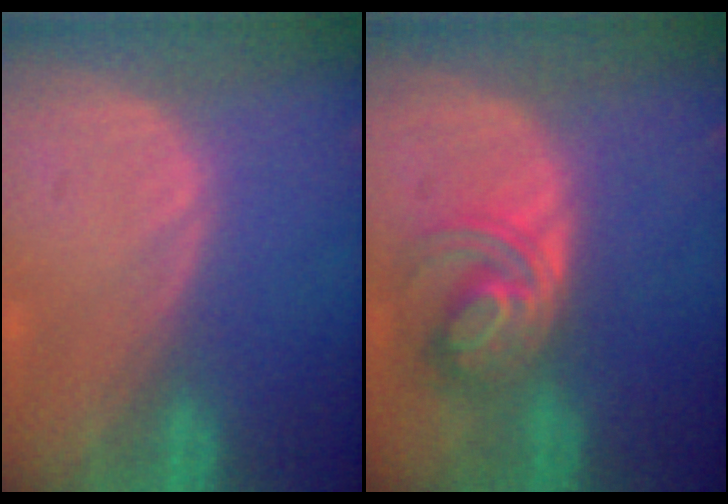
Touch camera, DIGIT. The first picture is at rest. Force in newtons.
{"total": 5.6, "press": 5.6, "slide": 0.3}